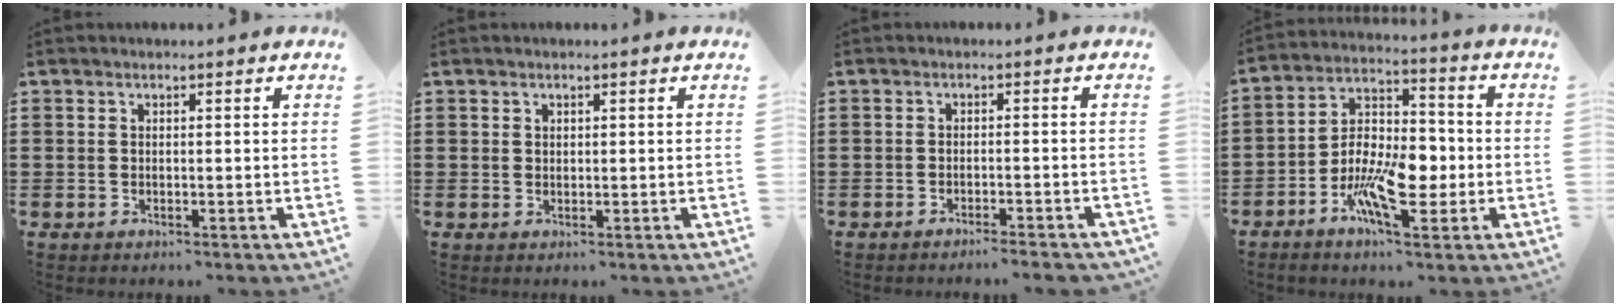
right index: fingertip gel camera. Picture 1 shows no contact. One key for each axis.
{"total": 0.7, "fx": 0.4, "fy": 0.5, "fz": 0.1, "tx": -0.005, "ty": 0.002, "tz": 0.009}
{"total": 1.8, "fx": -1.7, "fy": -0.4, "fz": 0.7, "tx": -0.012, "ty": -0.001, "tz": -0.032}
{"total": 11.0, "fx": -4.3, "fy": 5.2, "fz": 8.7, "tx": -0.175, "ty": 0.010, "tz": -0.077}